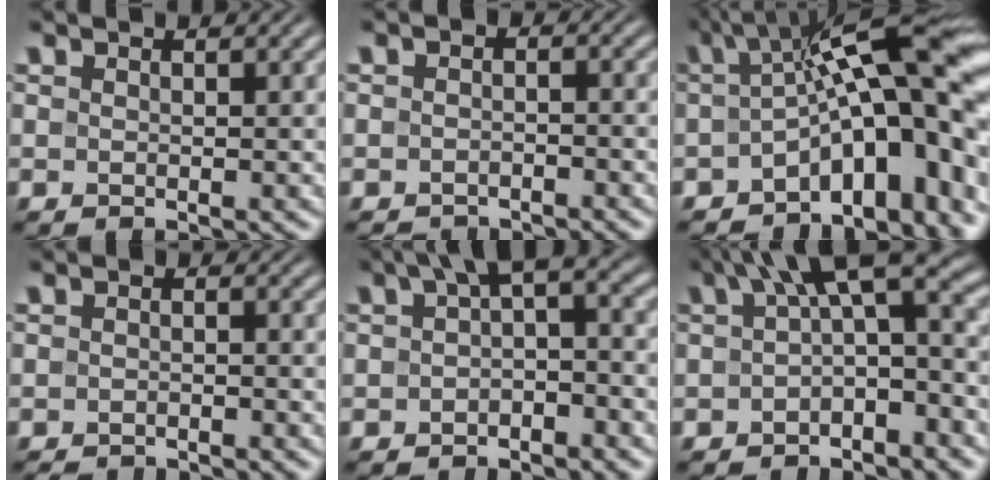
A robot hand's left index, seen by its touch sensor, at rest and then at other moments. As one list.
[{"total": 2.4, "force": [-2.1, 0.9, 0.6], "torque": [-0.003, 0.000, -0.037]}, {"total": 13.6, "force": [-1.2, 4.8, 12.6], "torque": [-0.153, 0.023, -0.026]}, {"total": 2.6, "force": [-2.5, 0.6, 0.7], "torque": [-0.010, -0.006, -0.043]}, {"total": 4.6, "force": [0.2, 2.1, 4.0], "torque": [-0.045, 0.015, -0.008]}, {"total": 7.3, "force": [1.0, 2.8, 6.6], "torque": [-0.087, 0.019, 0.003]}]